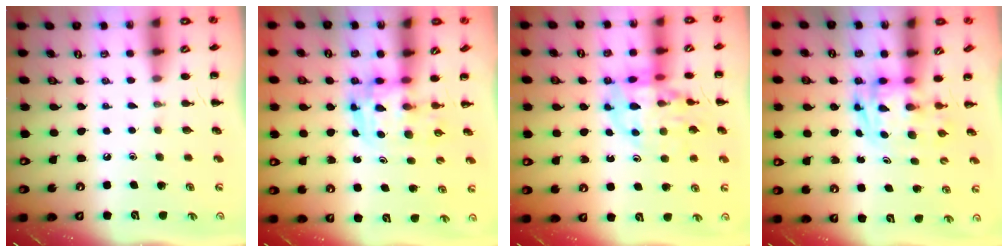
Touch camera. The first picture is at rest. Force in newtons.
{"total": 3.4, "press": 3.3, "slide": 0.6}
{"total": 12.5, "press": 12.4, "slide": 2.1}
{"total": 2.8, "press": 2.7, "slide": 0.5}